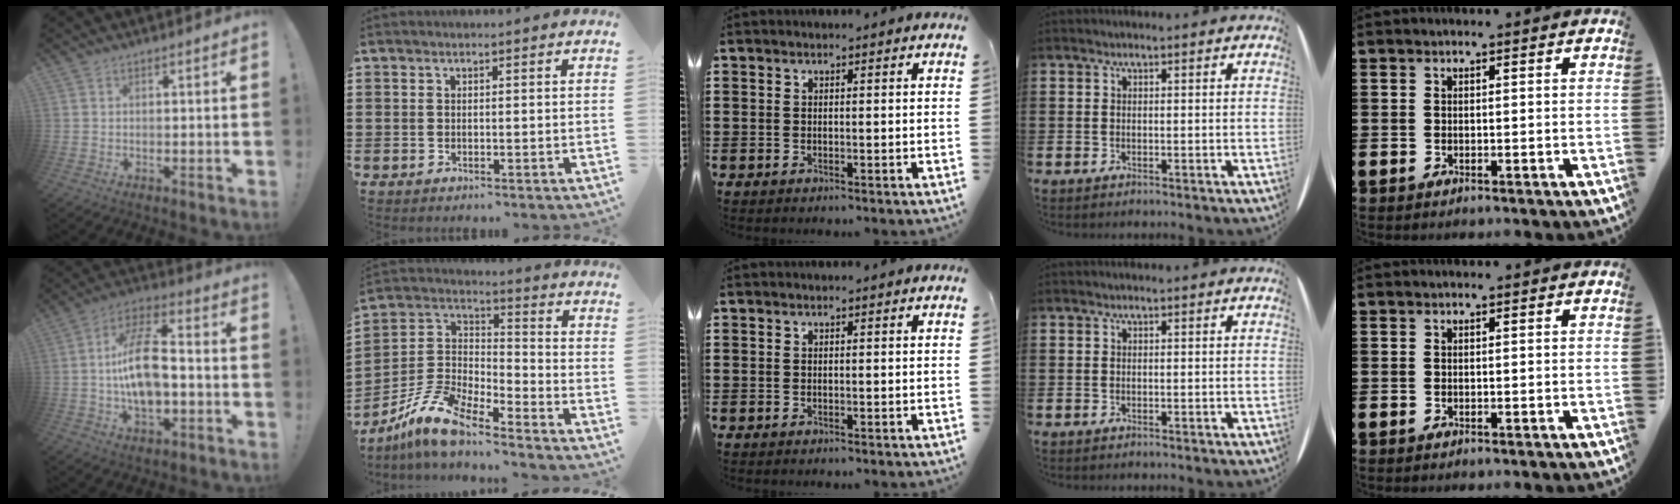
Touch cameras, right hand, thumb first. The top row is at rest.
{"thumb": {"total": 14.9, "force": [-1.2, 7.8, 12.6], "torque": [-0.228, 0.013, -0.024]}, "index": {"total": 9.8, "force": [-8.3, 2.0, 4.9], "torque": [-0.128, 0.004, -0.171]}}